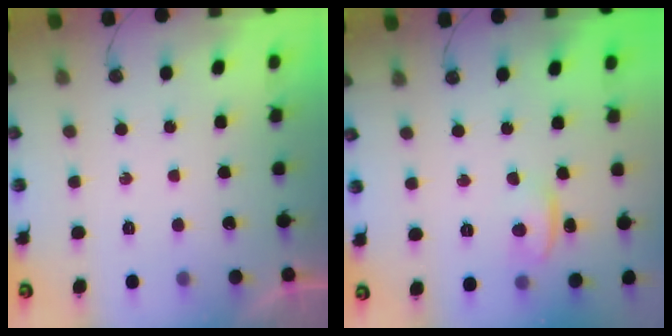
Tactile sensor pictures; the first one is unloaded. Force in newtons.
{"total": 4.7, "press": 2.7, "slide": 3.9}